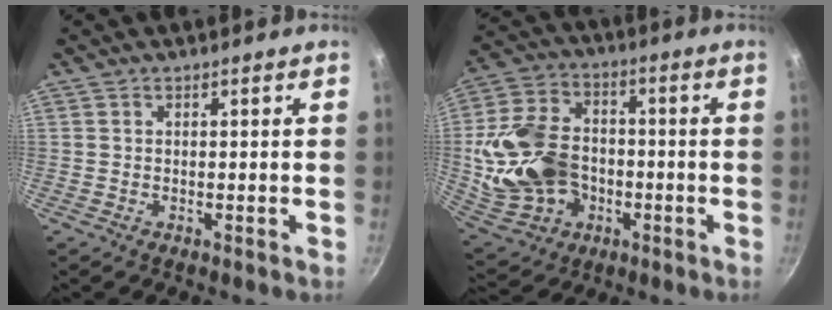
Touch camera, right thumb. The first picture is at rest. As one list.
[{"total": 19.2, "force": [-2.4, 14.5, 12.3], "torque": [-0.235, 0.031, -0.030]}]